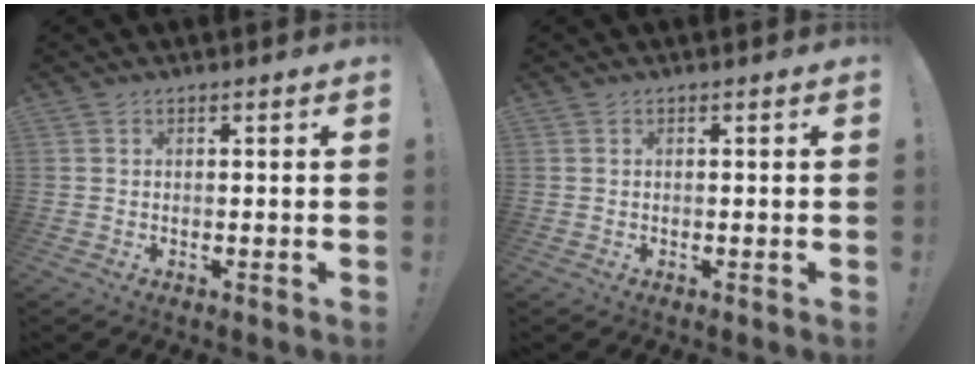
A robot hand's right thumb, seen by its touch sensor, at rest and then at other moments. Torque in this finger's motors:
{"motor_torque": [0.00, 0.00, 0.06, -0.06, 0.00]}